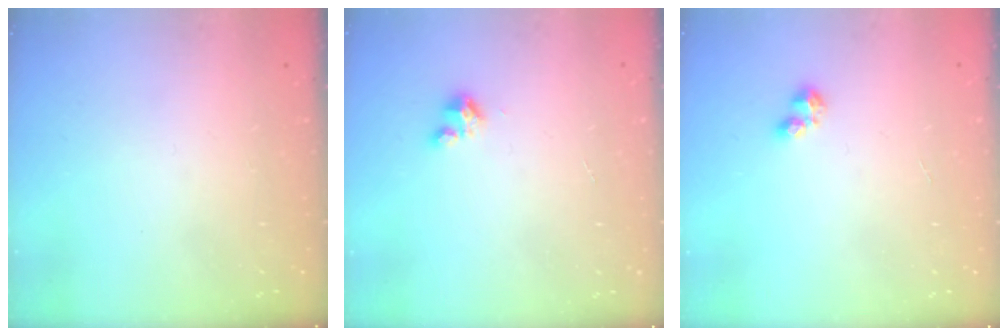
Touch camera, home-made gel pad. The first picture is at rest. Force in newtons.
{"total": 3.1, "press": 3.1, "slide": 0.3}
{"total": 2.4, "press": 2.4, "slide": 0.4}